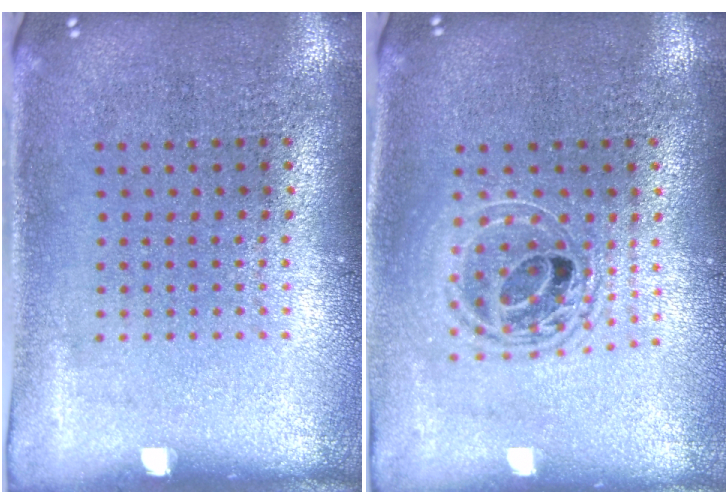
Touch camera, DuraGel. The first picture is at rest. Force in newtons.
{"total": 1.7, "press": 1.4, "slide": 1.0}